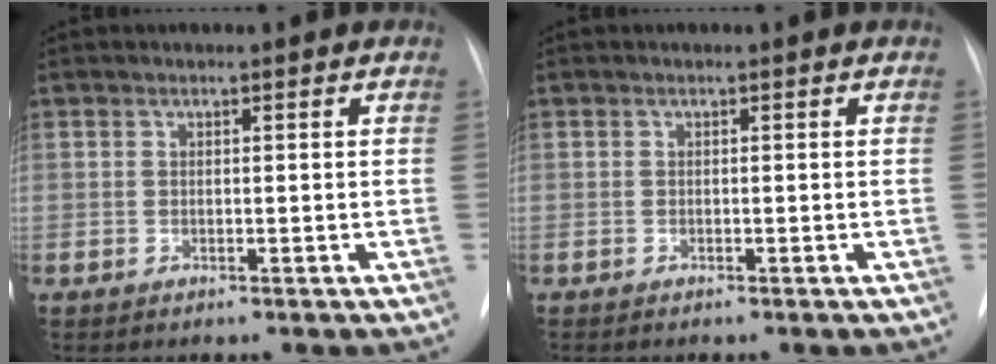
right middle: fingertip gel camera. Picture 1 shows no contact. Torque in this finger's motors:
{"motor_torque": [-0.03, 0.00, 0.00, -0.05]}